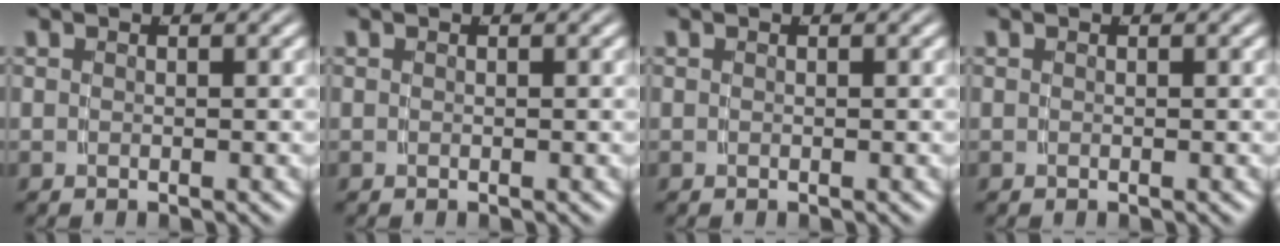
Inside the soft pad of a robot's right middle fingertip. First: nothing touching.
{"total": 0.0}
{"total": 0.0}
{"total": 0.0}